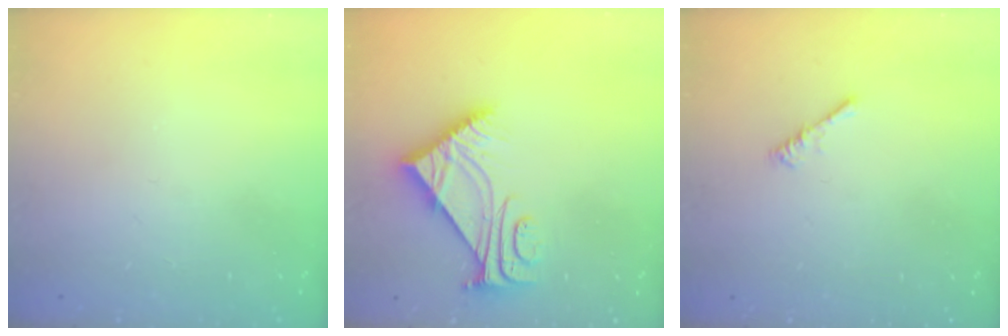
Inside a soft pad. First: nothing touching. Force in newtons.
{"total": 7.6, "press": 7.6, "slide": 0.7}
{"total": 0.0}